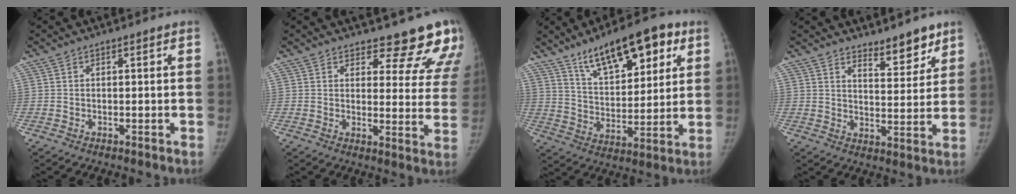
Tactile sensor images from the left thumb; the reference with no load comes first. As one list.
[{"total": 13.8, "force": [12.4, 4.8, 3.7], "torque": [0.015, -0.098, 0.126]}, {"total": 17.6, "force": [10.2, 7.3, 12.4], "torque": [-0.149, -0.037, 0.168]}, {"total": 6.9, "force": [5.6, 2.5, 3.2], "torque": [-0.018, -0.047, 0.086]}]